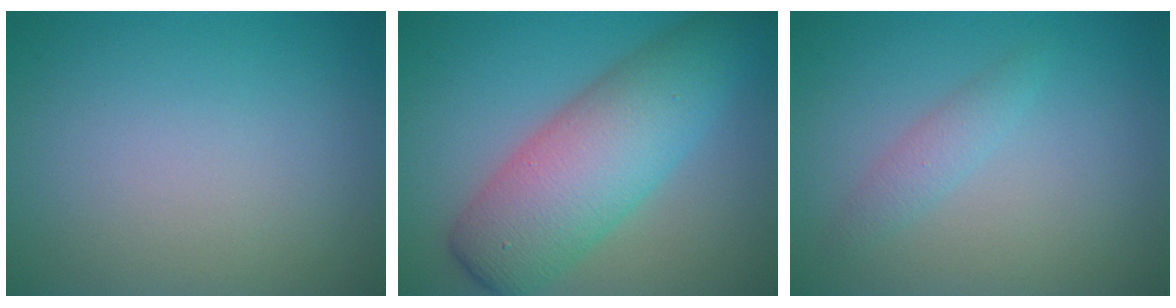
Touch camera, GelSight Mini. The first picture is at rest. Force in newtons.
{"total": 8.6, "press": 8.6, "slide": 0.2}
{"total": 1.5, "press": 1.5, "slide": 0.0}